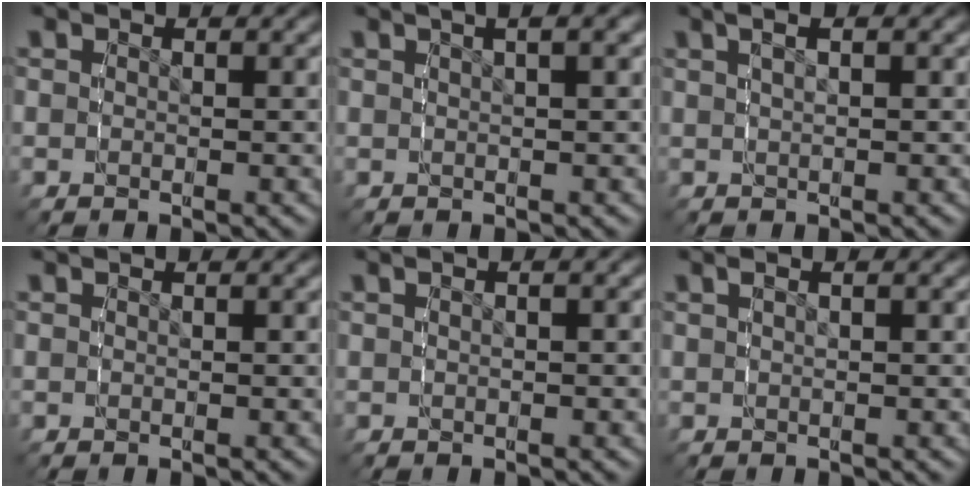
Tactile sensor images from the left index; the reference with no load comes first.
{"total": 3.9, "force": [2.2, 0.7, 3.1], "torque": [-0.034, 0.022, 0.031]}
{"total": 3.0, "force": [1.5, 1.0, 2.4], "torque": [-0.022, 0.019, 0.021]}
{"total": 0.0}
{"total": 0.9, "force": [0.0, 0.0, 0.9], "torque": [-0.012, 0.002, 0.003]}
{"total": 1.2, "force": [0.5, 0.1, 1.0], "torque": [-0.007, 0.007, 0.011]}